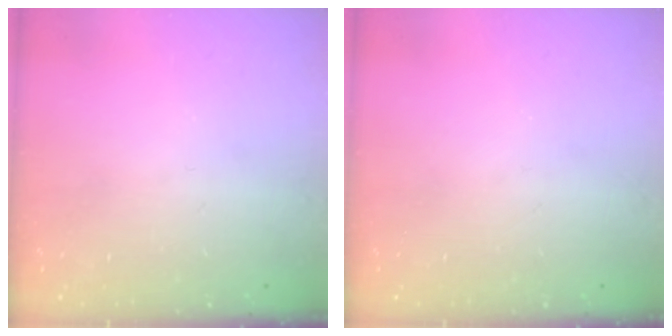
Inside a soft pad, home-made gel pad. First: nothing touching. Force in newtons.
{"total": 0.0}